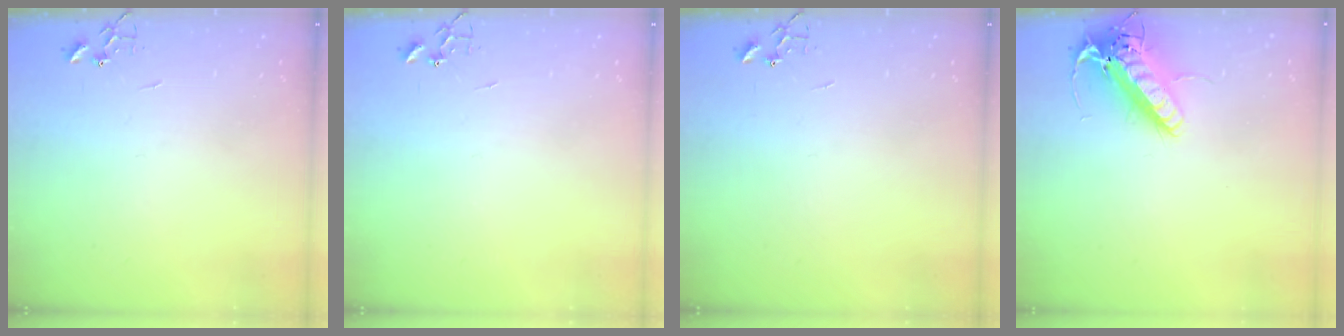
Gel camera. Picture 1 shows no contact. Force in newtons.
{"total": 0.0}
{"total": 0.0}
{"total": 17.8, "press": 17.5, "slide": 3.4}